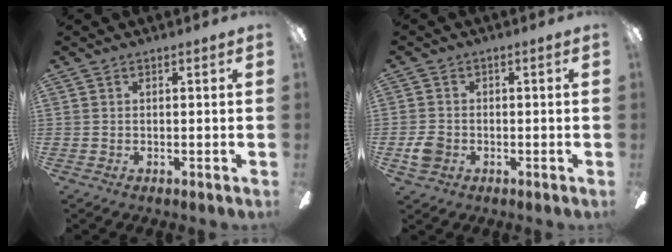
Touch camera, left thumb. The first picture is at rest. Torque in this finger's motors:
{"motor_torque": [-0.02, 0.02, 0.11, -0.11, 0.01]}